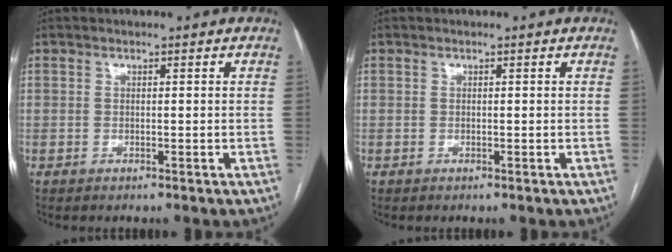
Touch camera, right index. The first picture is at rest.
{"total": 0.0}